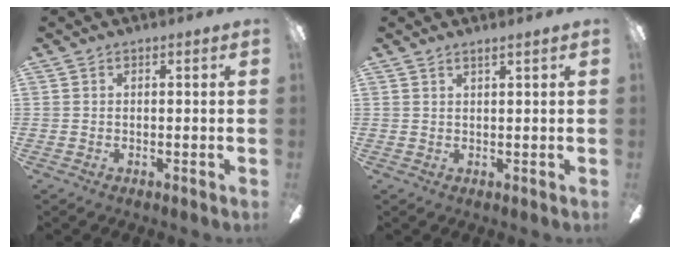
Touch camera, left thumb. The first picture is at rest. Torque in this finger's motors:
{"motor_torque": [-0.31, -0.10, -0.29, 0.01, 0.01]}